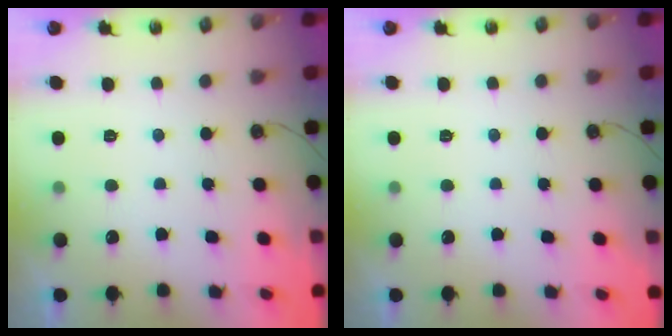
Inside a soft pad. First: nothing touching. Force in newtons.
{"total": 0.0}